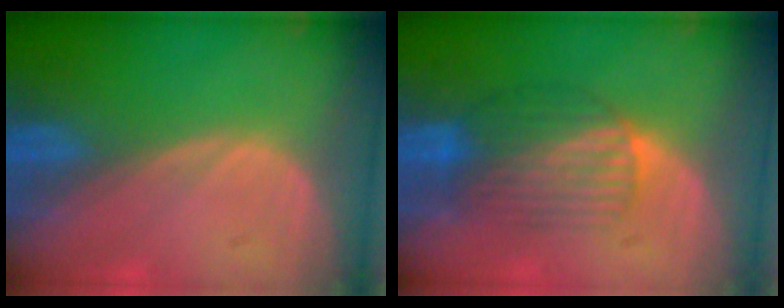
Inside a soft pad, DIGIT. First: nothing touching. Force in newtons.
{"total": 6.5, "press": 6.4, "slide": 1.0}